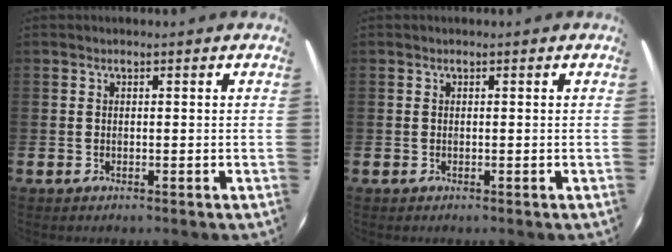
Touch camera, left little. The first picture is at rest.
{"total": 0.0}